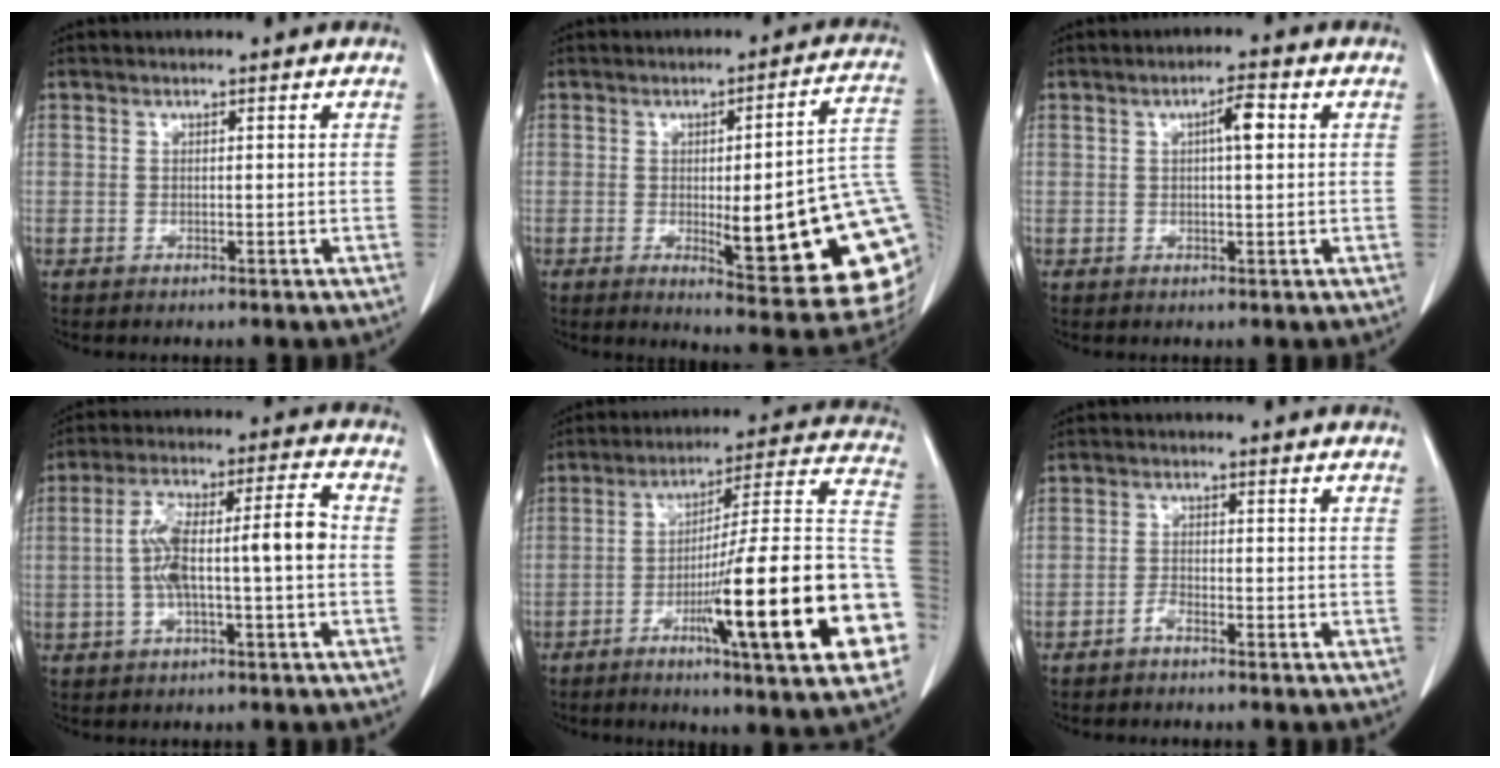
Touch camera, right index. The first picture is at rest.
{"total": 23.1, "force": [-2.8, 3.8, 22.7], "torque": [-0.195, 0.000, -0.028]}
{"total": 3.5, "force": [0.9, 0.6, 3.3], "torque": [-0.055, 0.006, 0.012]}
{"total": 11.5, "force": [-0.8, 1.9, 11.3], "torque": [-0.205, 0.033, -0.014]}
{"total": 25.9, "force": [-7.9, 1.4, 24.6], "torque": [-0.272, 0.002, -0.120]}
{"total": 1.4, "force": [-1.1, 0.3, 0.7], "torque": [-0.010, 0.002, -0.020]}